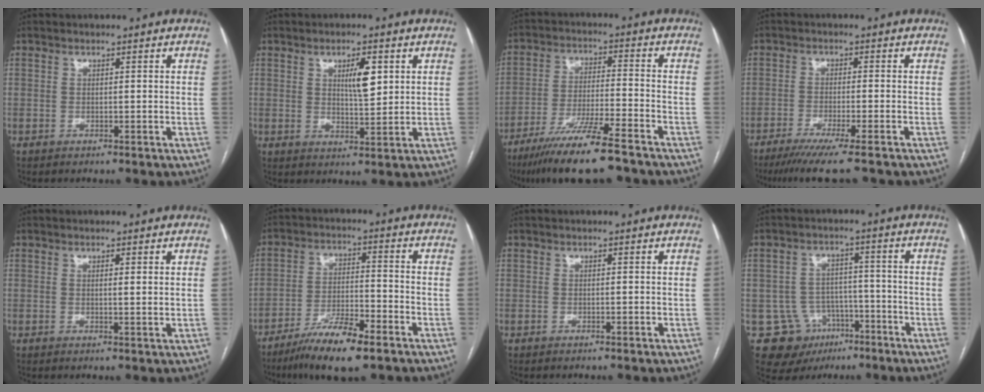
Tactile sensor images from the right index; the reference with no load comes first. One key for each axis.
{"total": 5.1, "fx": 1.8, "fy": 1.1, "fz": 4.6, "tx": -0.078, "ty": -0.001, "tz": 0.033}
{"total": 13.5, "fx": -10.0, "fy": 0.6, "fz": 9.0, "tx": -0.166, "ty": -0.037, "tz": -0.171}
{"total": 10.0, "fx": -8.0, "fy": -0.5, "fz": 6.0, "tx": -0.081, "ty": -0.026, "tz": -0.123}
{"total": 1.5, "fx": 0.6, "fy": -0.2, "fz": 1.3, "tx": -0.023, "ty": -0.004, "tz": 0.008}
{"total": 10.4, "fx": -7.0, "fy": 1.4, "fz": 7.5, "tx": -0.138, "ty": -0.019, "tz": -0.122}
{"total": 0.0}
{"total": 10.0, "fx": -4.6, "fy": 8.6, "fz": 2.1, "tx": -0.034, "ty": 0.023, "tz": -0.055}